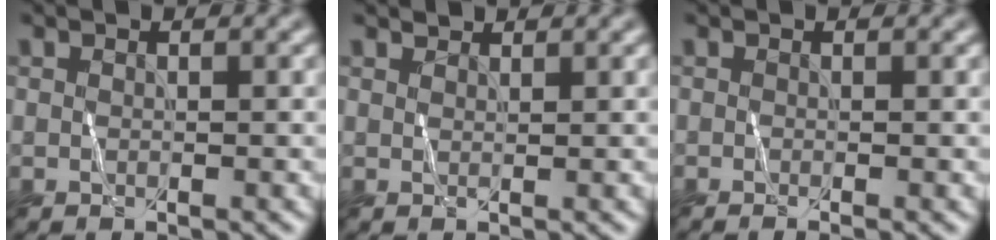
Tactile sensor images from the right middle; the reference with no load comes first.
{"total": 1.0, "force": [1.0, 0.0, 0.0], "torque": [-0.006, 0.006, 0.019]}
{"total": 0.5, "force": [-0.4, -0.1, 0.4], "torque": [-0.003, -0.005, -0.008]}